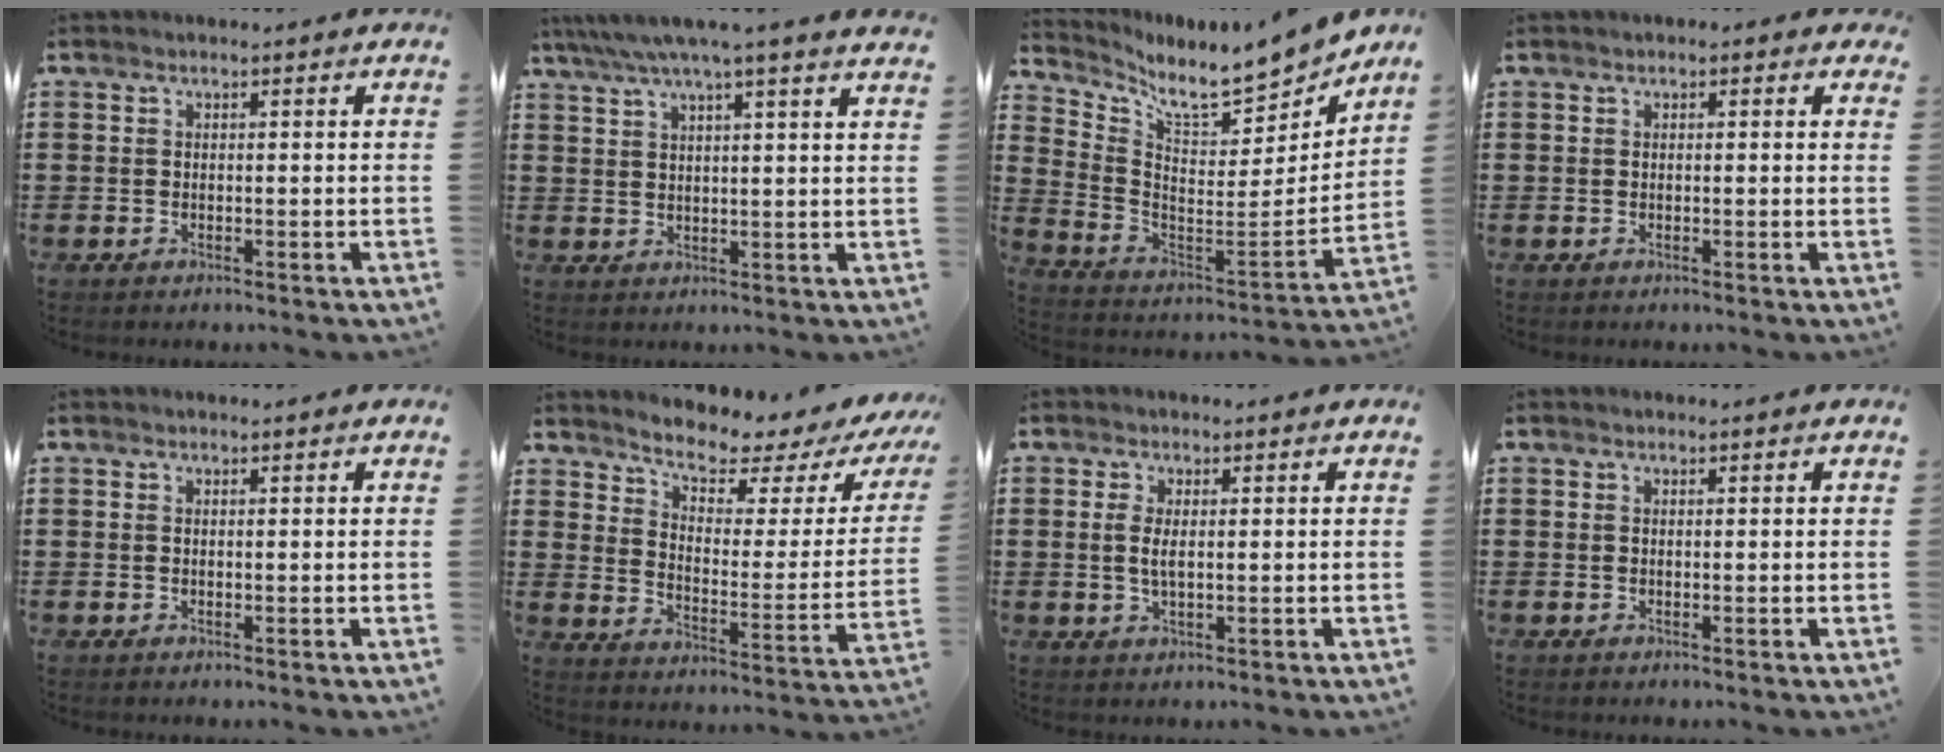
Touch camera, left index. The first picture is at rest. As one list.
[{"total": 5.1, "force": [4.1, -0.5, 3.0], "torque": [-0.071, -0.014, 0.069]}, {"total": 8.2, "force": [7.5, 1.1, 3.2], "torque": [-0.086, -0.069, 0.121]}, {"total": 0.7, "force": [0.2, 0.5, 0.4], "torque": [-0.009, 0.006, 0.002]}, {"total": 0.0}, {"total": 4.8, "force": [4.2, 1.3, 1.9], "torque": [-0.055, -0.036, 0.064]}, {"total": 2.5, "force": [0.4, 0.9, 2.3], "torque": [-0.054, 0.000, 0.003]}, {"total": 0.0}]